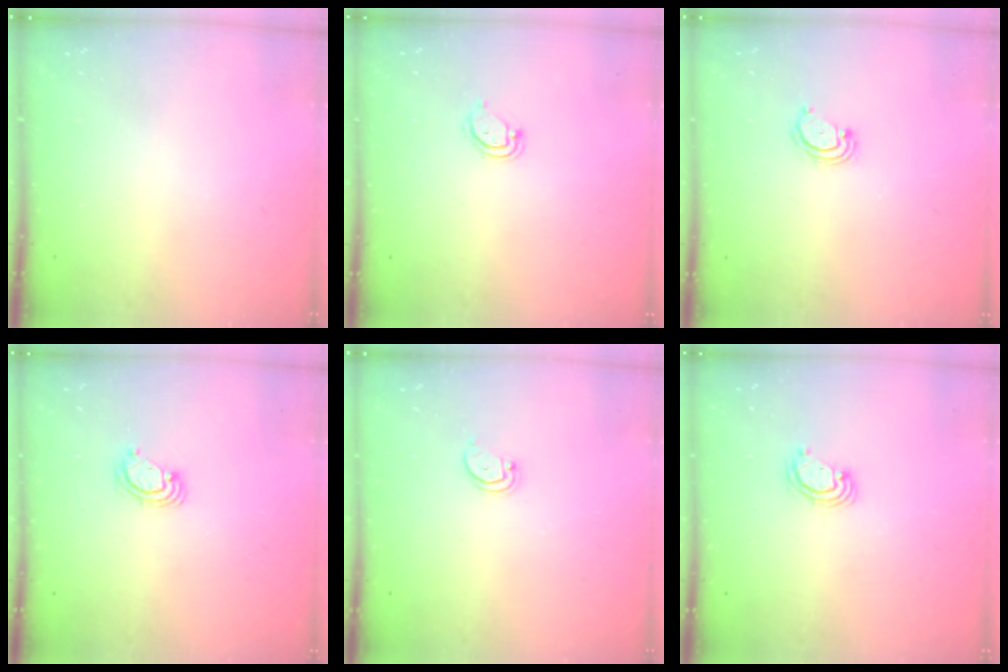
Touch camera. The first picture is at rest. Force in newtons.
{"total": 3.1, "press": 3.1, "slide": 0.4}
{"total": 2.8, "press": 2.8, "slide": 0.3}
{"total": 3.7, "press": 3.7, "slide": 0.4}
{"total": 1.8, "press": 1.7, "slide": 0.2}
{"total": 2.8, "press": 2.8, "slide": 0.3}